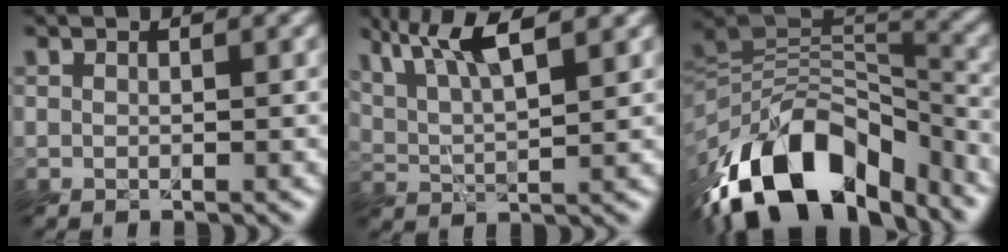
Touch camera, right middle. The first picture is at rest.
{"total": 5.5, "force": [3.6, 1.1, 4.0], "torque": [-0.072, 0.012, 0.057]}
{"total": 15.2, "force": [-10.5, 7.4, 8.0], "torque": [-0.162, 0.022, -0.187]}